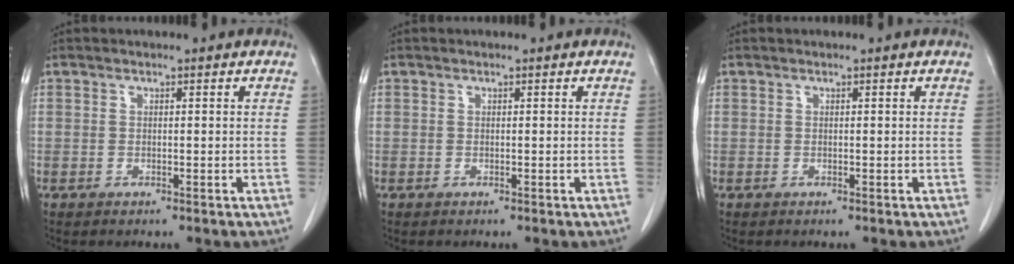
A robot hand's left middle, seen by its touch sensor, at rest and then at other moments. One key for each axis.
{"total": 0.0}
{"total": 0.0}